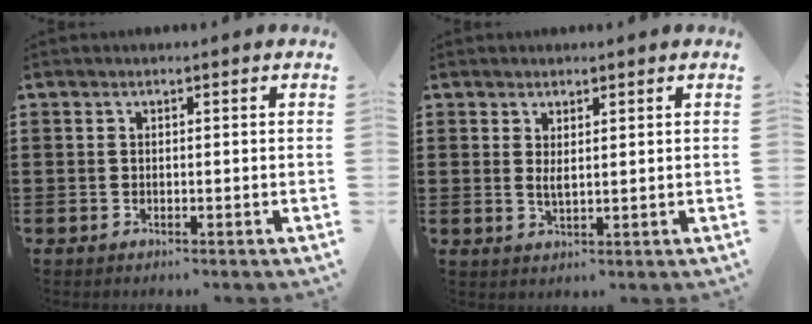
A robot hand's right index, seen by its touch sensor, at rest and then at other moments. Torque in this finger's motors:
{"motor_torque": [-0.09, 0.18, 0.04, 0.01]}